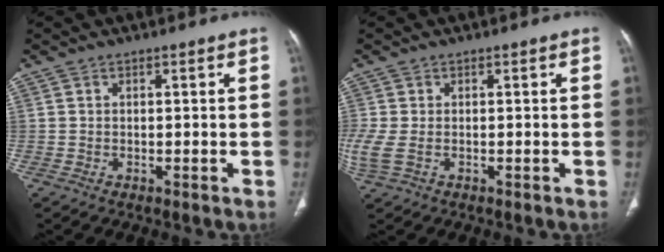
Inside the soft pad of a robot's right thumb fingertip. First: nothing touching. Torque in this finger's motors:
{"motor_torque": [2.55, 2.46, 1.14, -0.24, 0.30]}